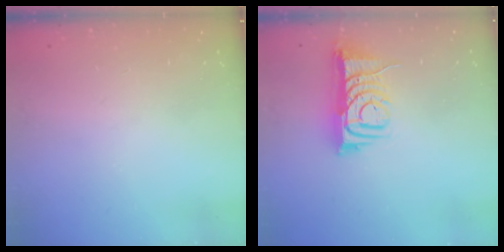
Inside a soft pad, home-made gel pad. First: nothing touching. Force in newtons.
{"total": 8.5, "press": 8.4, "slide": 0.4}